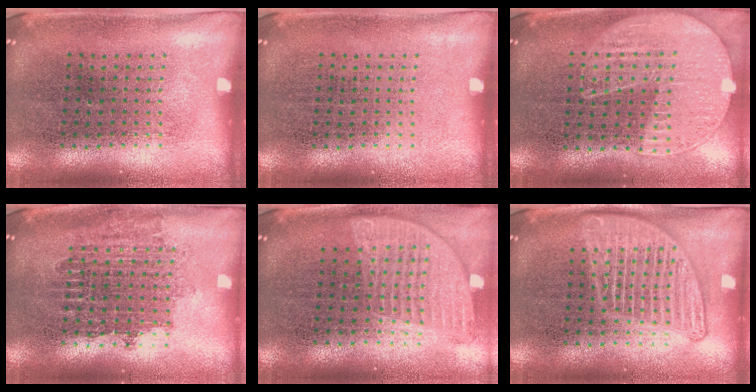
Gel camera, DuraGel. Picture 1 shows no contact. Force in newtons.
{"total": 0.0}
{"total": 1.1, "press": 1.1, "slide": 0.4}
{"total": 1.6, "press": 1.3, "slide": 0.9}
{"total": 1.1, "press": 1.1, "slide": 0.3}
{"total": 1.8, "press": 1.8, "slide": 0.3}